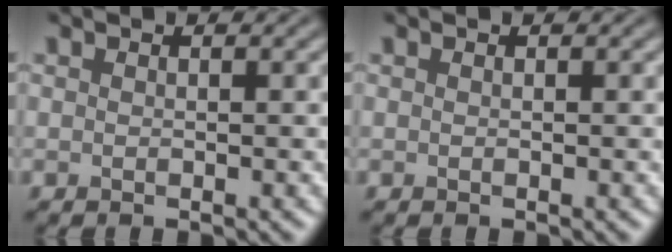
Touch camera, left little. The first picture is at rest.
{"total": 0.0}